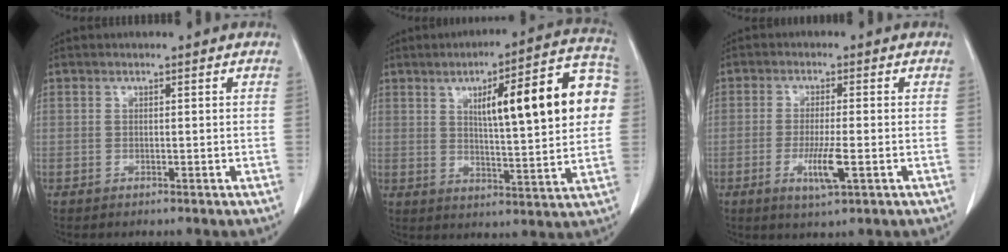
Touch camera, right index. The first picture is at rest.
{"total": 17.9, "force": [4.1, 3.0, 17.1], "torque": [-0.226, 0.028, 0.054]}
{"total": 5.5, "force": [-1.8, 0.4, 5.1], "torque": [-0.100, -0.012, -0.030]}